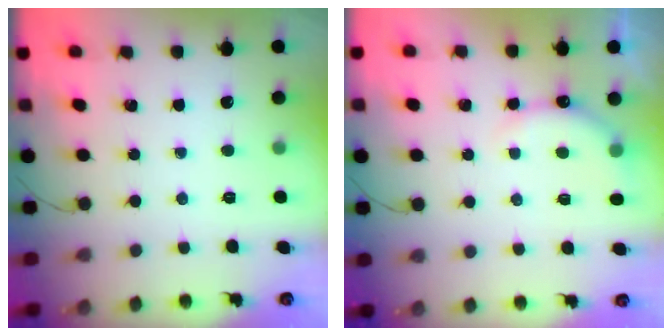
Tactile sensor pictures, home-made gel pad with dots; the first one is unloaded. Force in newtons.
{"total": 6.4, "press": 6.4, "slide": 0.5}